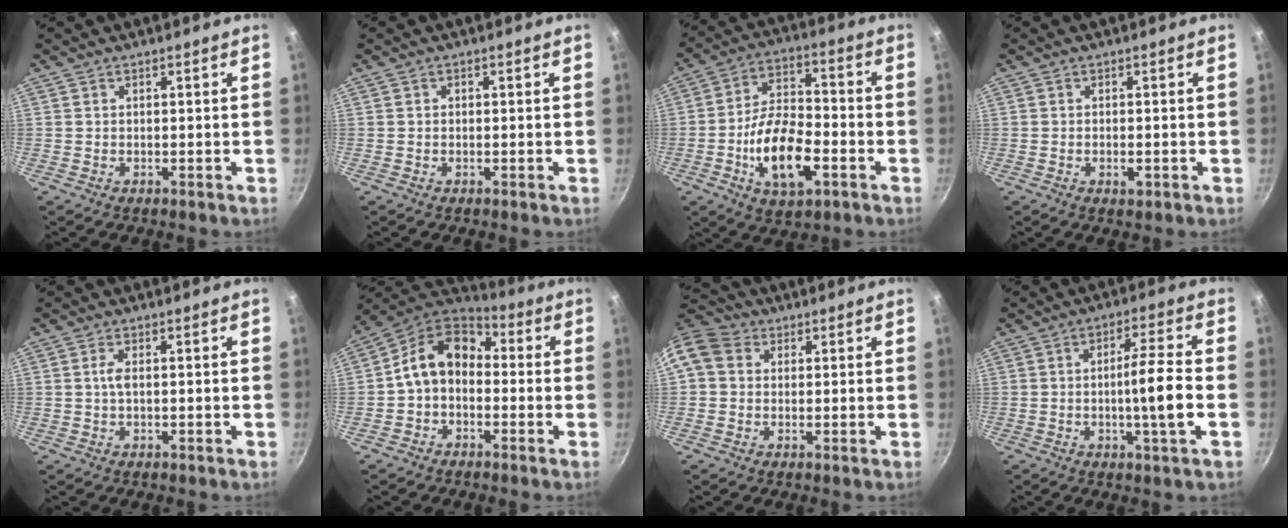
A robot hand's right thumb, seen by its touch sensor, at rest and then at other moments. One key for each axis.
{"total": 0.5, "fx": -0.1, "fy": 0.5, "fz": 0.2, "tx": -0.002, "ty": 0.003, "tz": -0.002}
{"total": 15.0, "fx": -4.9, "fy": 7.4, "fz": 12.1, "tx": -0.205, "ty": 0.033, "tz": -0.086}
{"total": 2.0, "fx": -0.7, "fy": 0.9, "fz": 1.7, "tx": -0.032, "ty": 0.000, "tz": -0.012}
{"total": 1.8, "fx": 0.1, "fy": 0.6, "fz": 1.7, "tx": -0.041, "ty": 0.004, "tz": -0.001}
{"total": 11.6, "fx": -0.5, "fy": 8.5, "fz": 7.9, "tx": -0.113, "ty": 0.045, "tz": -0.033}
{"total": 9.3, "fx": 1.9, "fy": 7.7, "fz": 4.7, "tx": -0.087, "ty": 0.021, "tz": 0.017}
{"total": 9.0, "fx": -1.8, "fy": 0.3, "fz": 8.9, "tx": -0.149, "ty": 0.017, "tz": -0.031}